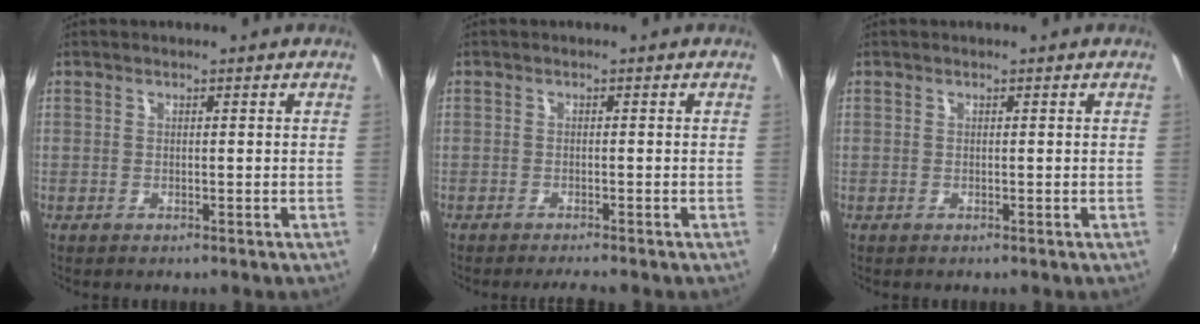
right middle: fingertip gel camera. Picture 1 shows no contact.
{"total": 2.3, "force": [-2.1, 0.0, 0.8], "torque": [-0.020, -0.012, -0.037]}
{"total": 0.0}